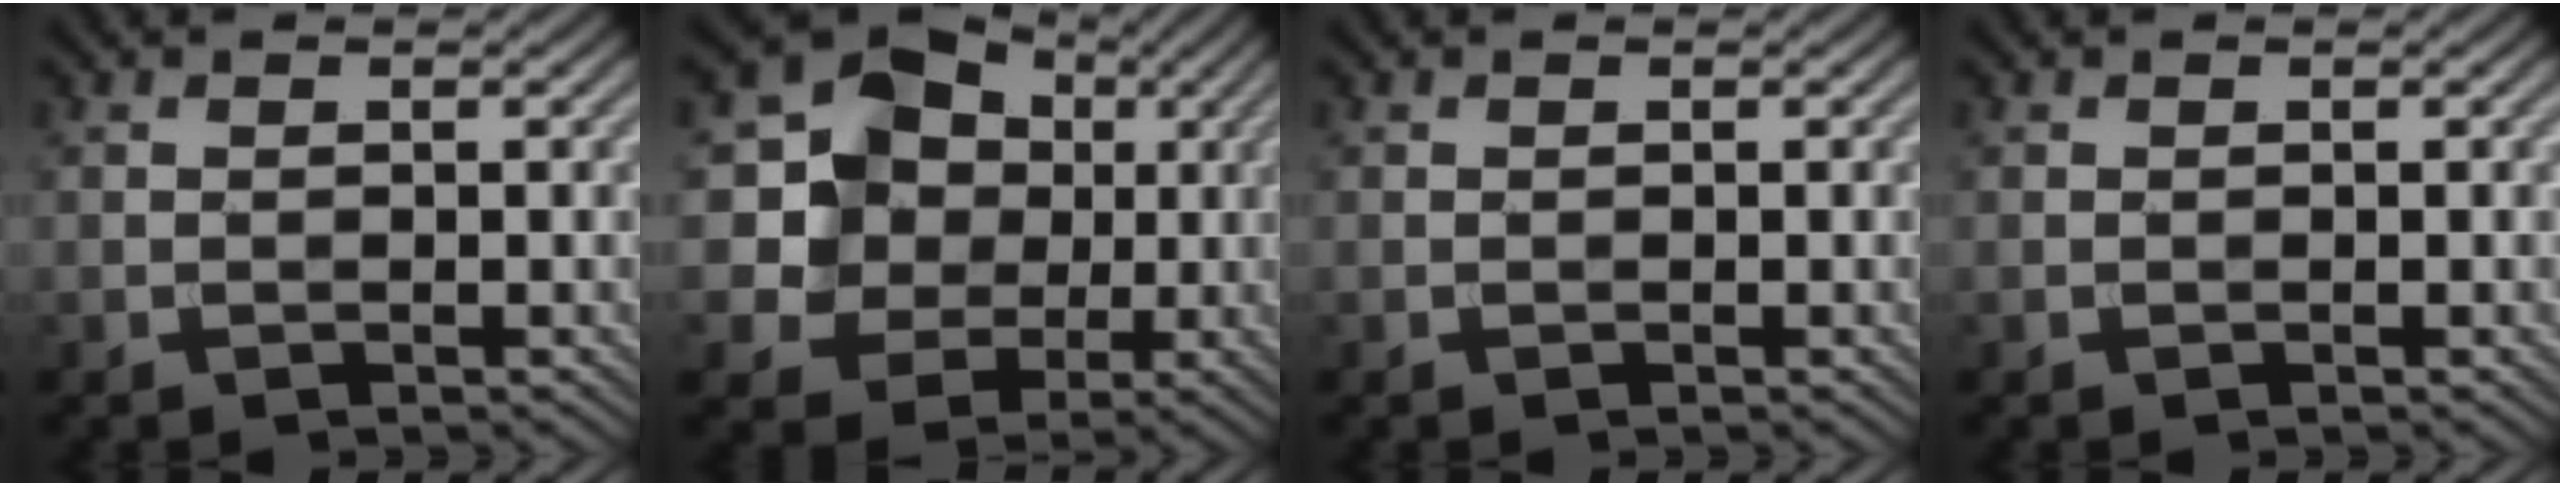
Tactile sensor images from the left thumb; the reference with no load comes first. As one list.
[{"total": 12.6, "force": [2.4, 11.3, 5.1], "torque": [-0.151, 0.019, 0.042]}, {"total": 0.0}, {"total": 0.0}]